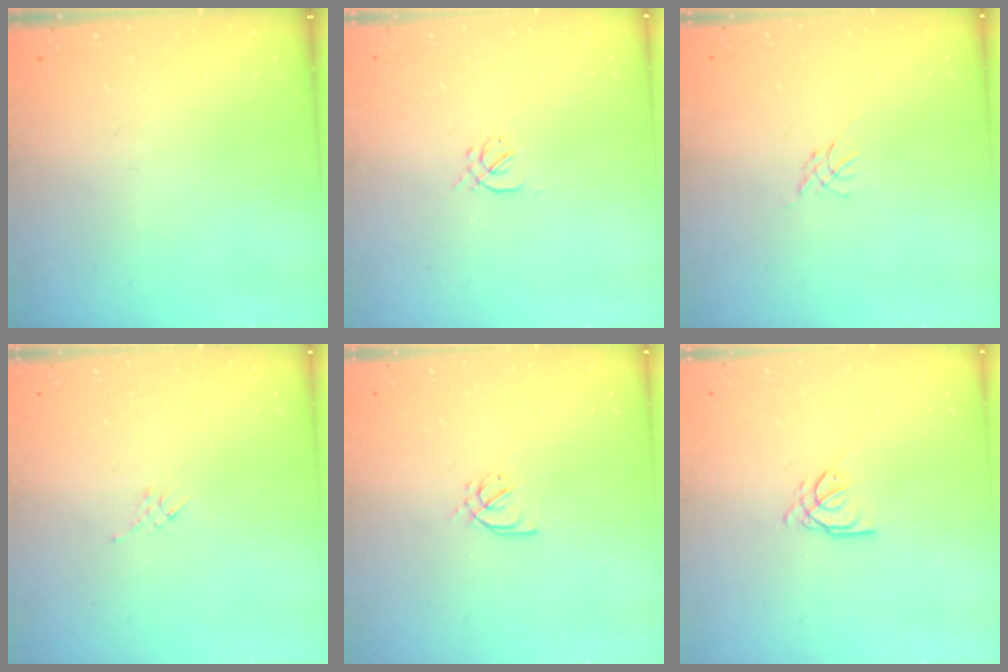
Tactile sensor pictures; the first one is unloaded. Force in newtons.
{"total": 0.7, "press": 0.5, "slide": 0.5}
{"total": 0.0}
{"total": 3.5, "press": 3.4, "slide": 0.8}
{"total": 2.4, "press": 2.4, "slide": 0.6}
{"total": 0.9, "press": 0.8, "slide": 0.2}